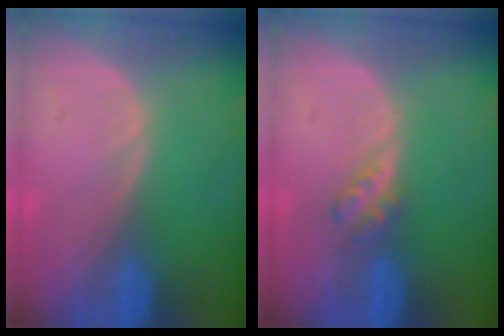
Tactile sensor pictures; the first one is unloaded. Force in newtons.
{"total": 2.9, "press": 2.5, "slide": 1.5}